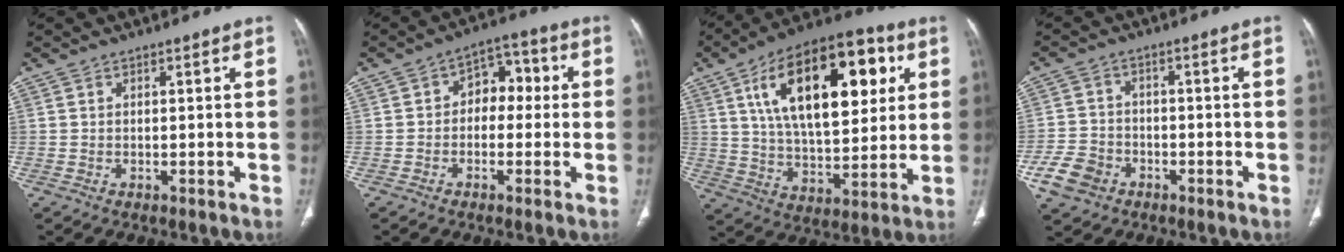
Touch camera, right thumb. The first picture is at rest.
{"total": 10.6, "force": [1.6, 7.1, 7.7], "torque": [-0.066, 0.025, 0.017]}
{"total": 26.4, "force": [8.9, 12.8, 21.3], "torque": [-0.317, -0.007, 0.141]}
{"total": 7.2, "force": [-3.5, 5.5, 2.9], "torque": [-0.051, 0.020, -0.062]}